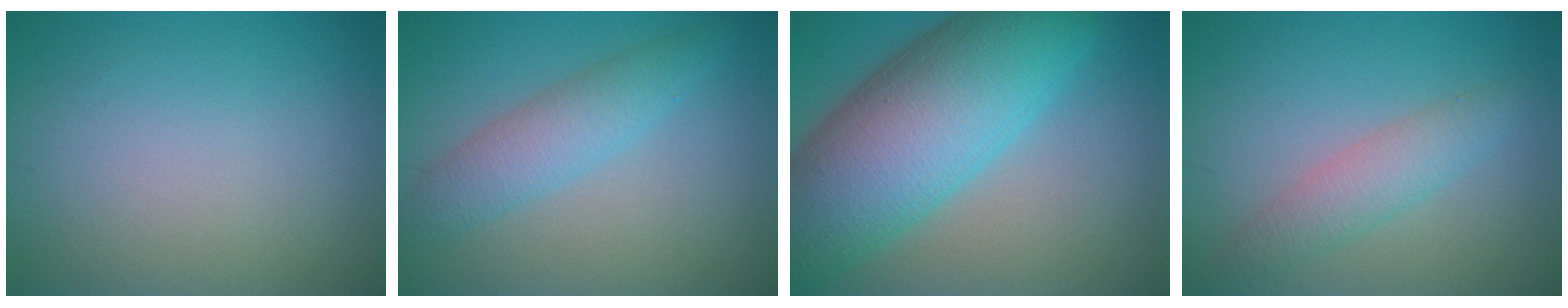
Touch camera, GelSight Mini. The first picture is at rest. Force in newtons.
{"total": 3.7, "press": 3.7, "slide": 0.2}
{"total": 13.9, "press": 13.9, "slide": 0.4}
{"total": 2.9, "press": 2.9, "slide": 0.1}